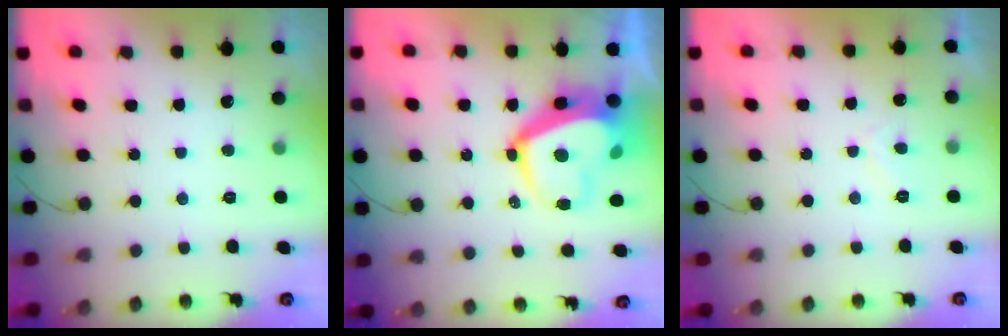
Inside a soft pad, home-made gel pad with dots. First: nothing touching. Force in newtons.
{"total": 14.7, "press": 14.6, "slide": 1.4}
{"total": 1.6, "press": 1.4, "slide": 0.7}